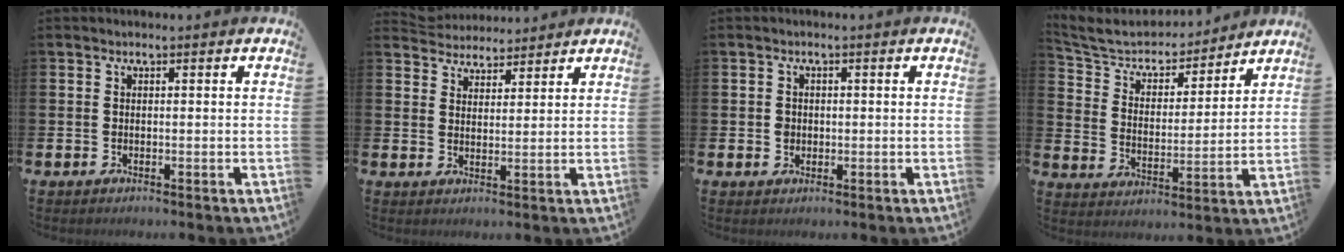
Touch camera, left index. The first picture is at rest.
{"total": 4.2, "force": [4.0, 1.0, -0.5], "torque": [-0.010, -0.019, 0.074]}
{"total": 1.5, "force": [0.1, 1.4, 0.5], "torque": [0.001, 0.006, -0.003]}
{"total": 6.9, "force": [6.4, 2.5, 0.9], "torque": [-0.058, -0.047, 0.110]}